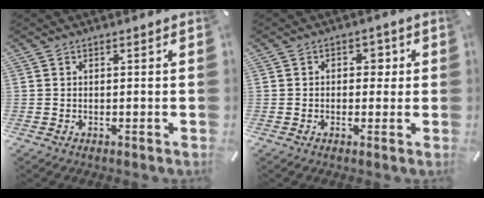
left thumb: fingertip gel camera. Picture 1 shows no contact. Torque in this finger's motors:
{"motor_torque": [-0.01, -0.05, -0.10, -0.10, 0.04]}